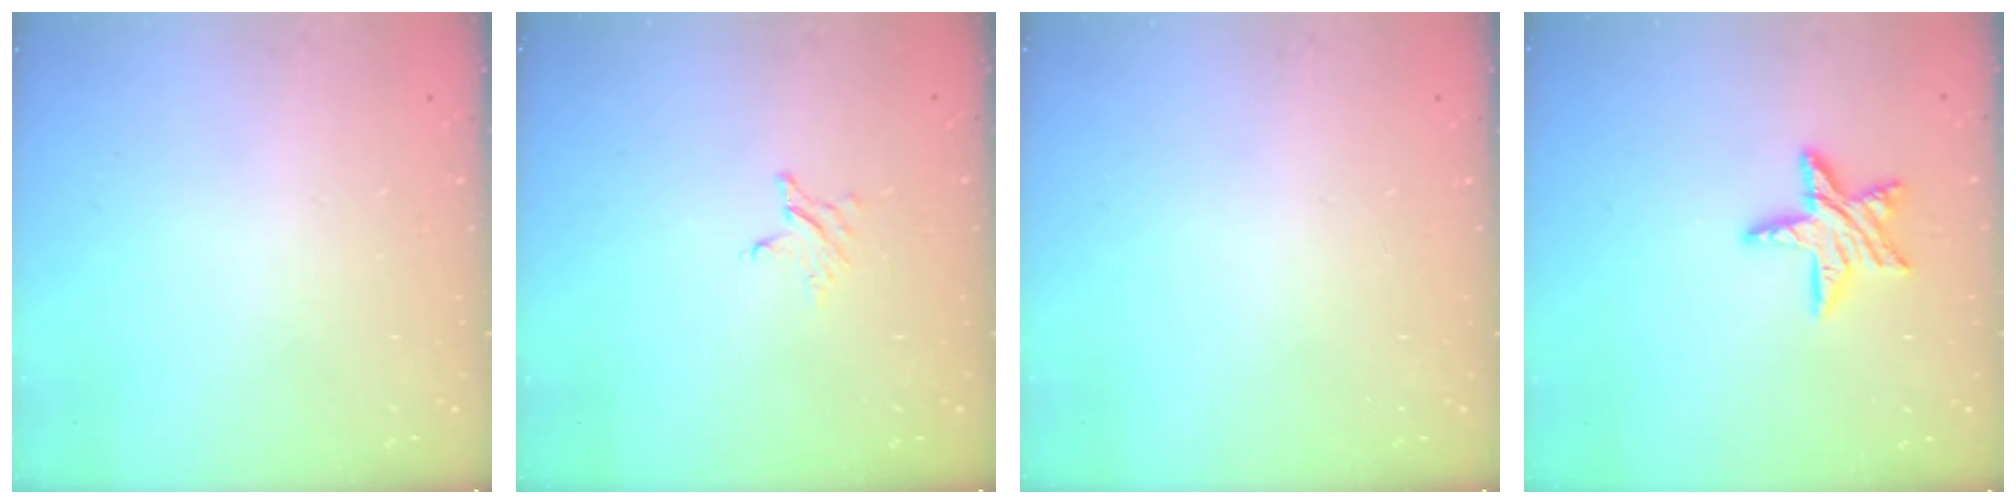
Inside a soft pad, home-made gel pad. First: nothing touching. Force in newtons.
{"total": 2.7, "press": 2.7, "slide": 0.3}
{"total": 0.0}
{"total": 11.2, "press": 11.2, "slide": 1.0}